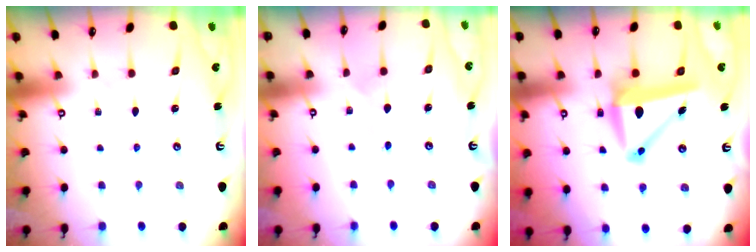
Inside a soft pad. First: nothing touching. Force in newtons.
{"total": 5.2, "press": 5.0, "slide": 1.4}
{"total": 9.4, "press": 9.1, "slide": 2.4}